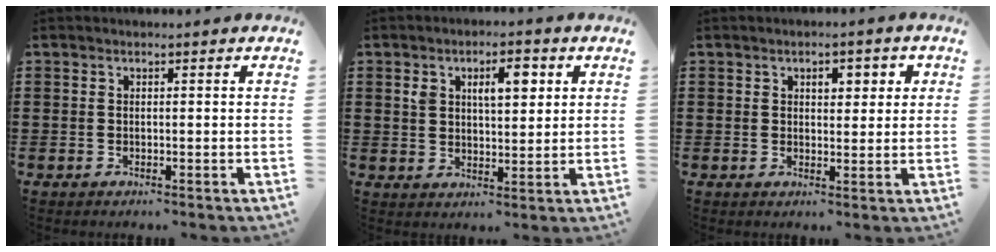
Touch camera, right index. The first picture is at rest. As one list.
[{"total": 6.0, "force": [2.2, 2.7, 4.9], "torque": [-0.080, 0.000, 0.031]}, {"total": 3.0, "force": [1.1, 1.8, 2.1], "torque": [-0.024, 0.001, 0.010]}]